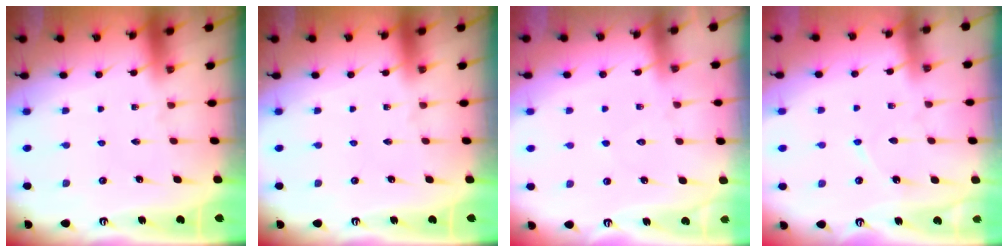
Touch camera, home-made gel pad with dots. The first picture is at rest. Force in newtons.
{"total": 0.0}
{"total": 5.7, "press": 5.6, "slide": 0.6}
{"total": 4.7, "press": 4.7, "slide": 0.4}